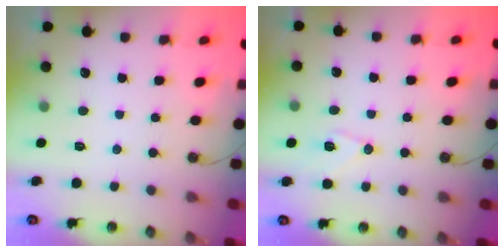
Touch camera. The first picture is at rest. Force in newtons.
{"total": 9.2, "press": 9.2, "slide": 1.0}